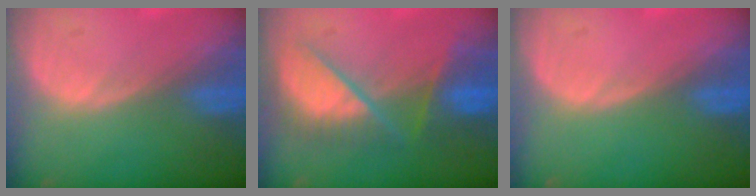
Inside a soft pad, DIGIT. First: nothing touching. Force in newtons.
{"total": 8.5, "press": 8.4, "slide": 0.7}
{"total": 0.0}